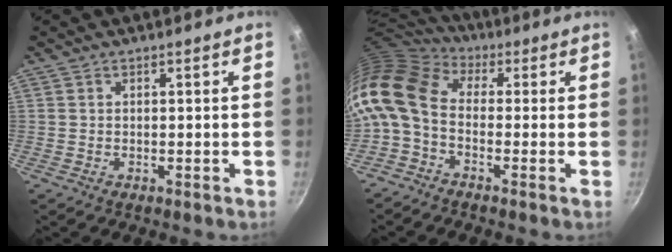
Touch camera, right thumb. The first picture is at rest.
{"total": 13.0, "force": [-0.8, 8.7, 9.7], "torque": [-0.196, 0.023, -0.038]}